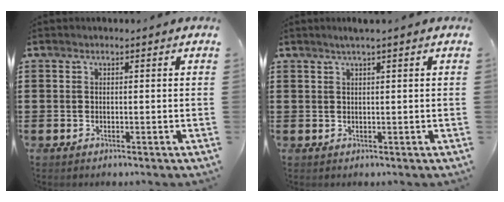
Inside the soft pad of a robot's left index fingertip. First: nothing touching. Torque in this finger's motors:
{"motor_torque": [0.36, -0.31, 0.12, 0.06]}